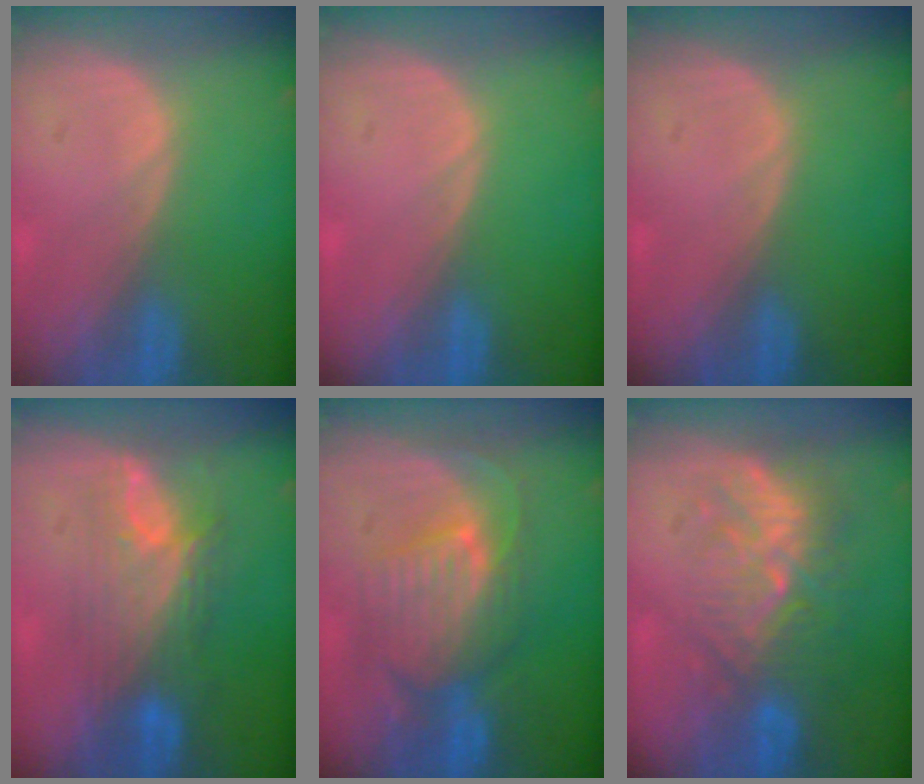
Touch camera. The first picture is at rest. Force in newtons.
{"total": 0.0}
{"total": 0.0}
{"total": 7.3, "press": 7.2, "slide": 1.3}
{"total": 9.3, "press": 8.7, "slide": 3.3}
{"total": 9.3, "press": 8.9, "slide": 2.6}